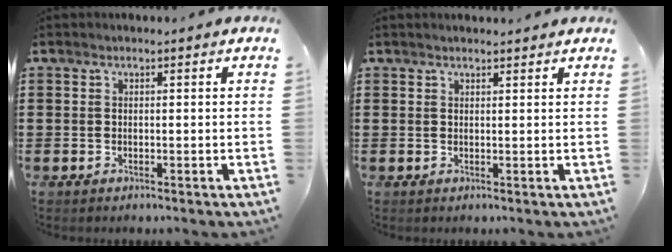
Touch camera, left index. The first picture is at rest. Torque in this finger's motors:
{"motor_torque": [0.62, -0.25, 0.00, 0.00]}